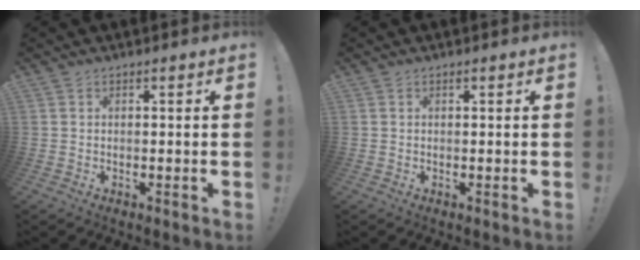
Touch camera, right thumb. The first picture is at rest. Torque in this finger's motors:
{"motor_torque": [-0.07, 0.25, 0.51, -0.07, -0.13]}